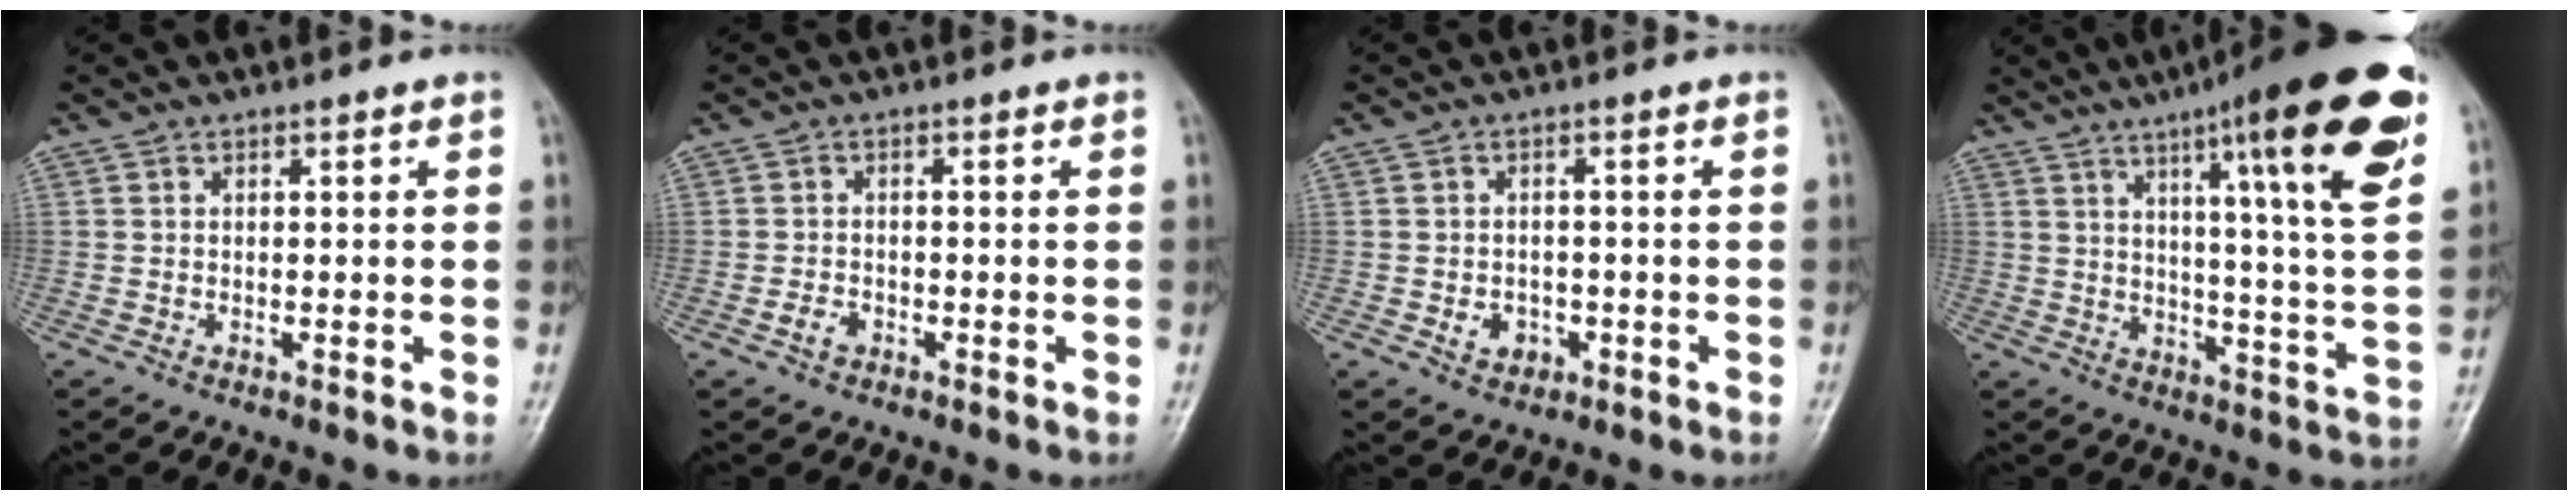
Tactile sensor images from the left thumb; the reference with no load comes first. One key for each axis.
{"total": 2.3, "fx": -1.2, "fy": 1.7, "fz": 1.1, "tx": -0.015, "ty": 0.008, "tz": -0.021}
{"total": 3.7, "fx": -1.2, "fy": 3.0, "fz": 1.7, "tx": -0.013, "ty": 0.005, "tz": -0.013}
{"total": 22.9, "fx": 12.0, "fy": 3.0, "fz": 19.3, "tx": -0.257, "ty": -0.037, "tz": 0.167}